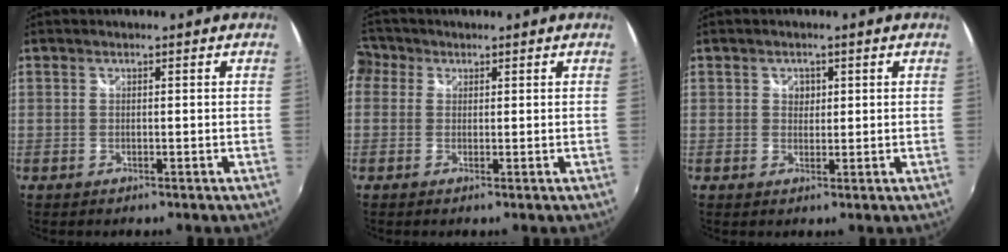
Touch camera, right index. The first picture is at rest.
{"total": 6.2, "force": [0.5, 5.8, 2.3], "torque": [-0.064, 0.016, -0.007]}
{"total": 1.9, "force": [0.5, 1.7, 0.6], "torque": [-0.005, 0.005, 0.007]}